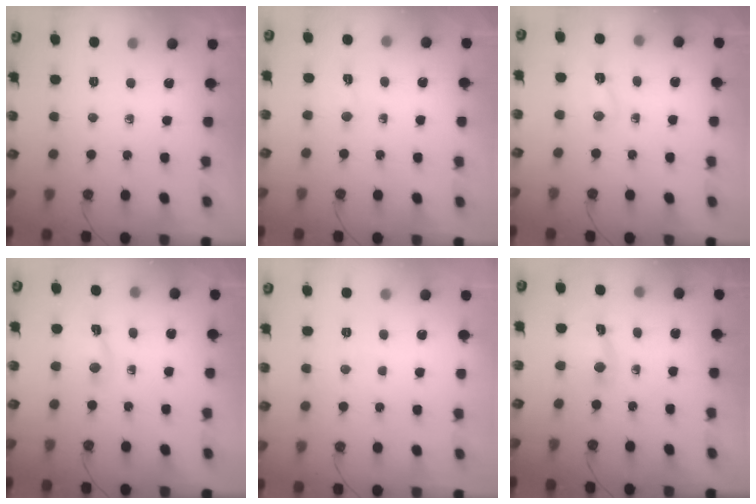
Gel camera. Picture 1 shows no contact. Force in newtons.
{"total": 2.3, "press": 2.3, "slide": 0.5}
{"total": 2.4, "press": 2.1, "slide": 1.1}
{"total": 2.1, "press": 2.1, "slide": 0.3}
{"total": 17.6, "press": 5.1, "slide": 16.9}
{"total": 2.7, "press": 2.7, "slide": 0.3}